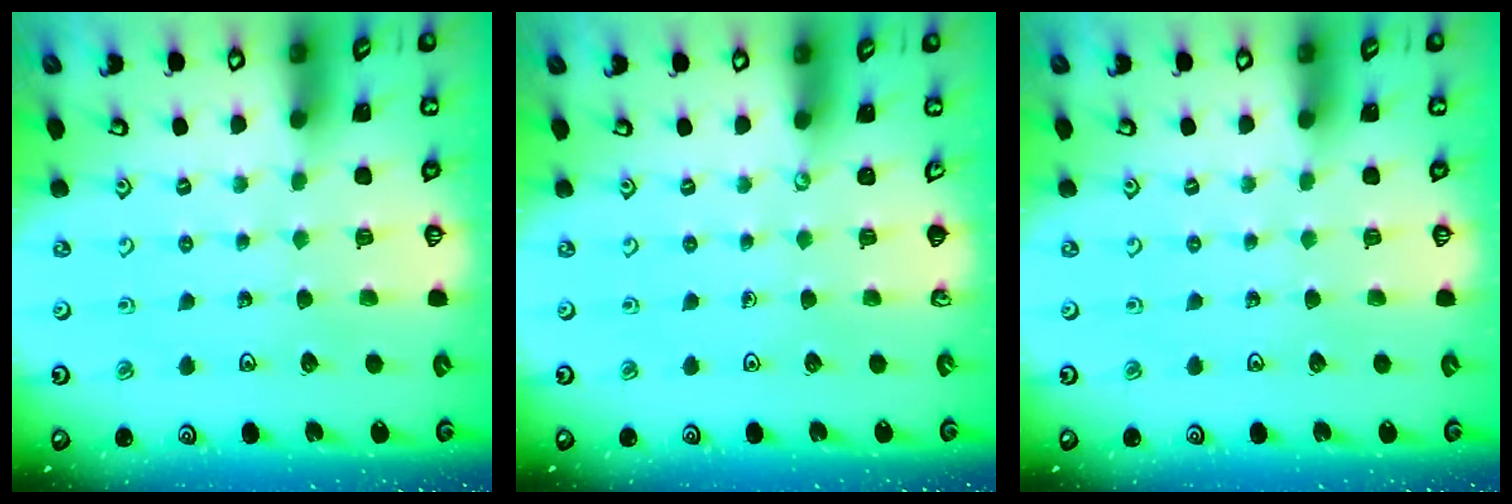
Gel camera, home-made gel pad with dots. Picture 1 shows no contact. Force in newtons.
{"total": 0.0}
{"total": 0.0}